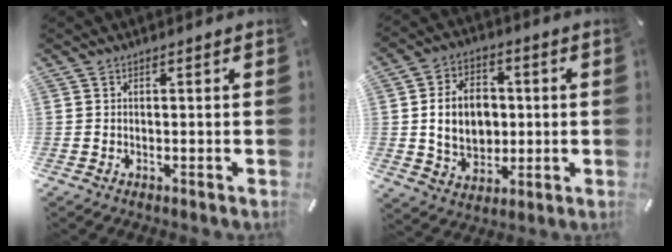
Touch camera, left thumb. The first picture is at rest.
{"total": 11.6, "force": [0.7, 9.1, 7.1], "torque": [-0.131, 0.011, 0.013]}